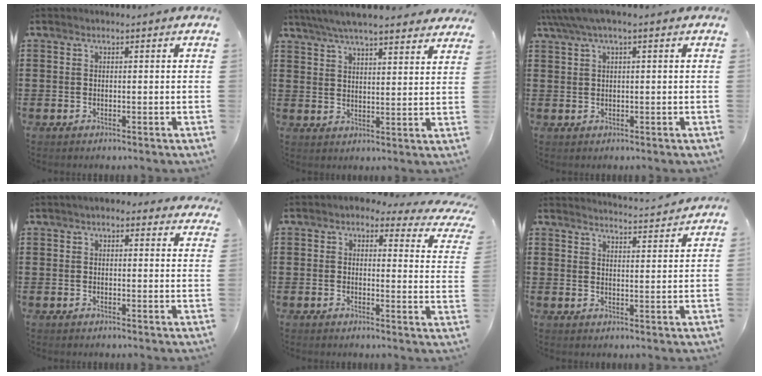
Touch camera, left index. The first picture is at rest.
{"total": 6.1, "force": [5.7, 0.3, 2.1], "torque": [-0.060, -0.020, 0.103]}
{"total": 2.1, "force": [0.8, 0.2, 1.9], "torque": [-0.045, -0.003, 0.010]}
{"total": 2.4, "force": [2.0, 1.0, 1.0], "torque": [-0.025, 0.004, 0.036]}
{"total": 2.5, "force": [1.8, 1.0, 1.4], "torque": [-0.031, -0.010, 0.026]}
{"total": 3.4, "force": [3.4, -0.5, 0.2], "torque": [-0.009, -0.026, 0.056]}